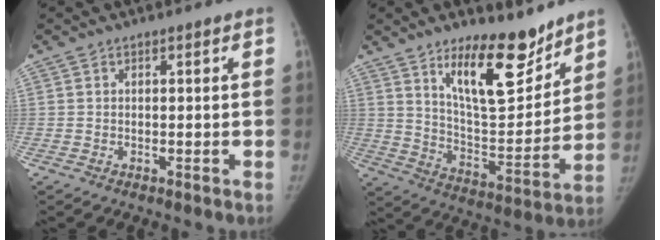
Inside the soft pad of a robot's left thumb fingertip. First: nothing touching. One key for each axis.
{"total": 16.7, "fx": 11.6, "fy": 6.1, "fz": 10.4, "tx": -0.117, "ty": -0.093, "tz": 0.199}